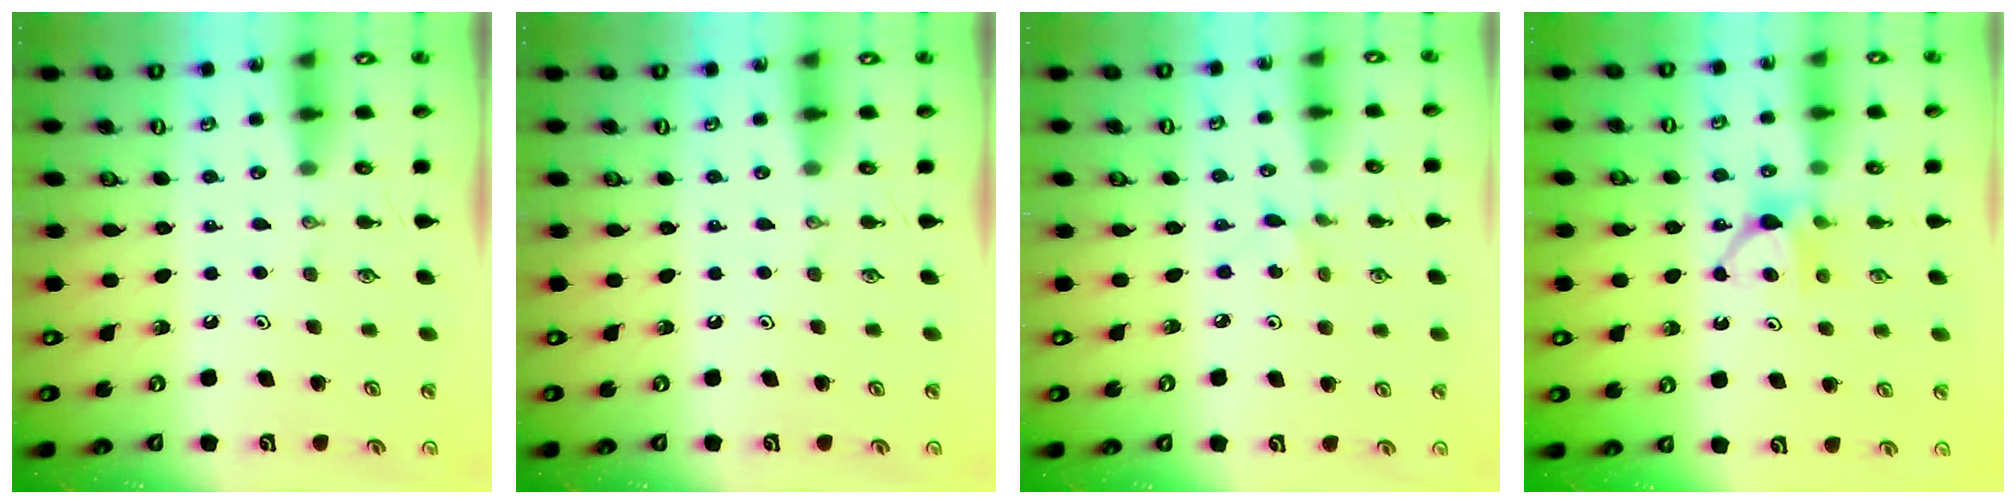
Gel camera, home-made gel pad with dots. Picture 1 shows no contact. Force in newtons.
{"total": 0.0}
{"total": 2.5, "press": 2.5, "slide": 0.3}
{"total": 5.1, "press": 5.0, "slide": 0.6}